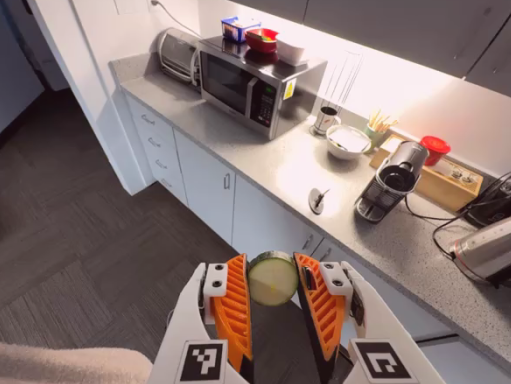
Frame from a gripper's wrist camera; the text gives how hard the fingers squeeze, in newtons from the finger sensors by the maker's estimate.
{"total": 10.2, "left": 10.6, "right": 9.8}